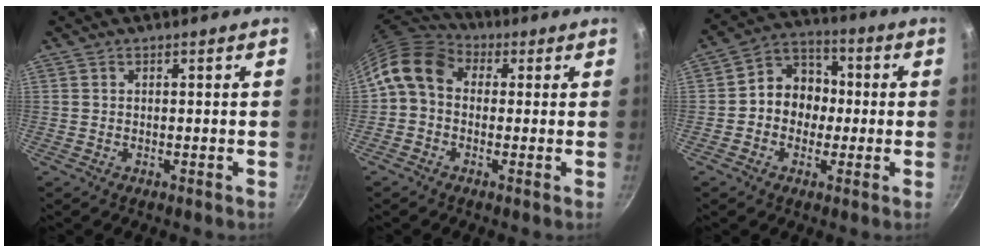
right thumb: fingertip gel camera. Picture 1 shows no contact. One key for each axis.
{"total": 10.3, "fx": 0.9, "fy": 8.0, "fz": 6.3, "tx": -0.107, "ty": 0.031, "tz": -0.006}
{"total": 9.8, "fx": -0.6, "fy": 8.5, "fz": 5.0, "tx": -0.027, "ty": 0.031, "tz": -0.029}